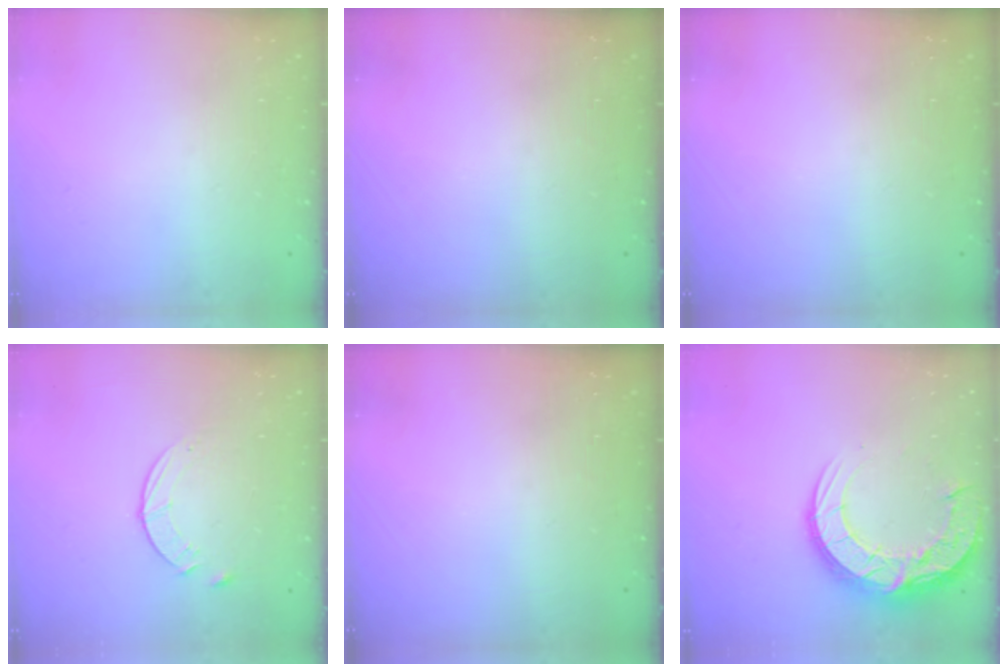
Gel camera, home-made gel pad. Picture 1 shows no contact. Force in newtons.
{"total": 0.0}
{"total": 0.0}
{"total": 5.6, "press": 5.6, "slide": 0.7}
{"total": 0.0}
{"total": 17.9, "press": 17.8, "slide": 1.3}